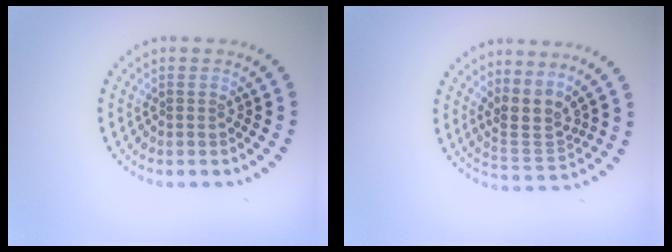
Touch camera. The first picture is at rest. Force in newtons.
{"total": 3.0, "press": 2.1, "slide": 2.1}